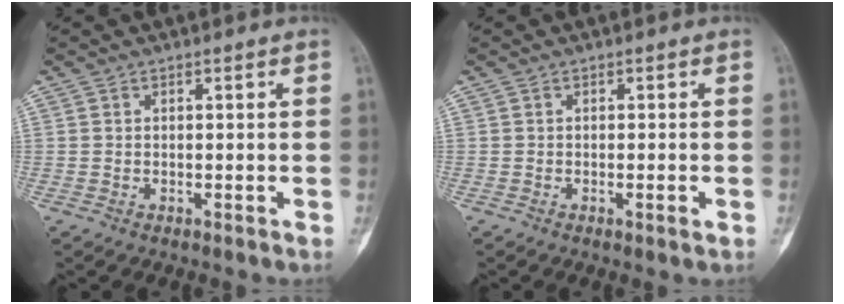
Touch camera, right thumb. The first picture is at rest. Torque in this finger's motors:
{"motor_torque": [-0.60, -0.22, -0.08, 0.31, -0.08]}